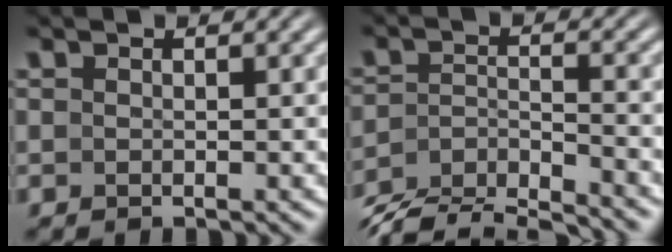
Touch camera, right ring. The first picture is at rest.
{"total": 7.6, "force": [-6.0, 3.5, 3.0], "torque": [-0.054, -0.028, -0.095]}